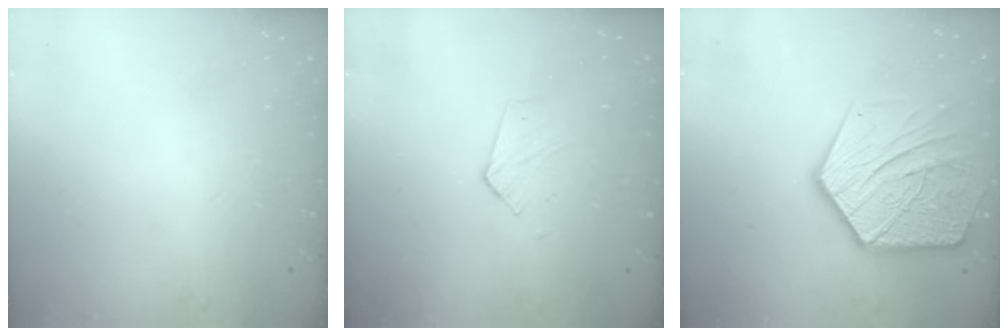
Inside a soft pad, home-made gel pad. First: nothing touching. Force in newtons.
{"total": 2.9, "press": 2.9, "slide": 0.2}
{"total": 18.5, "press": 18.4, "slide": 1.4}